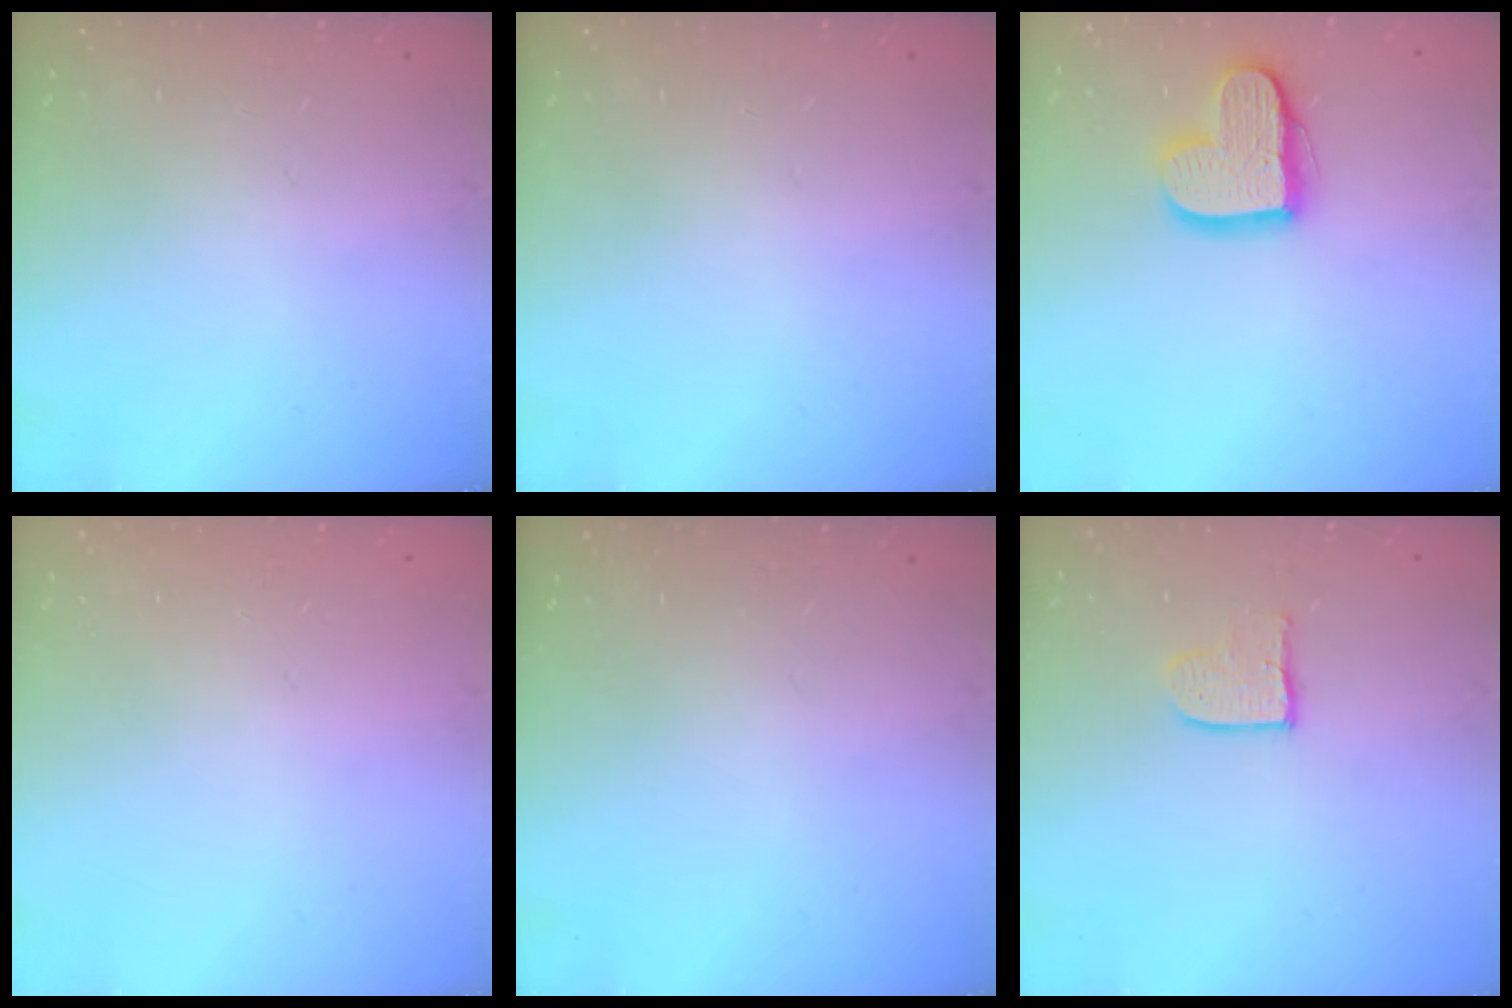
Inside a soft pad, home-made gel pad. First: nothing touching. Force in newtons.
{"total": 0.0}
{"total": 14.1, "press": 14.0, "slide": 1.0}
{"total": 0.0}
{"total": 0.0}
{"total": 5.5, "press": 5.5, "slide": 0.2}